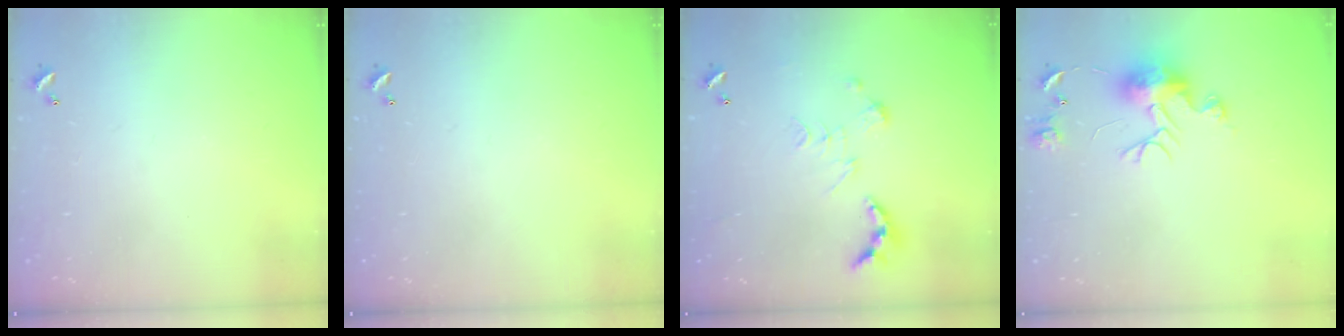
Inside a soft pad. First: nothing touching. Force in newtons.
{"total": 0.0}
{"total": 0.8, "press": 0.8, "slide": 0.3}
{"total": 11.6, "press": 11.6, "slide": 1.1}